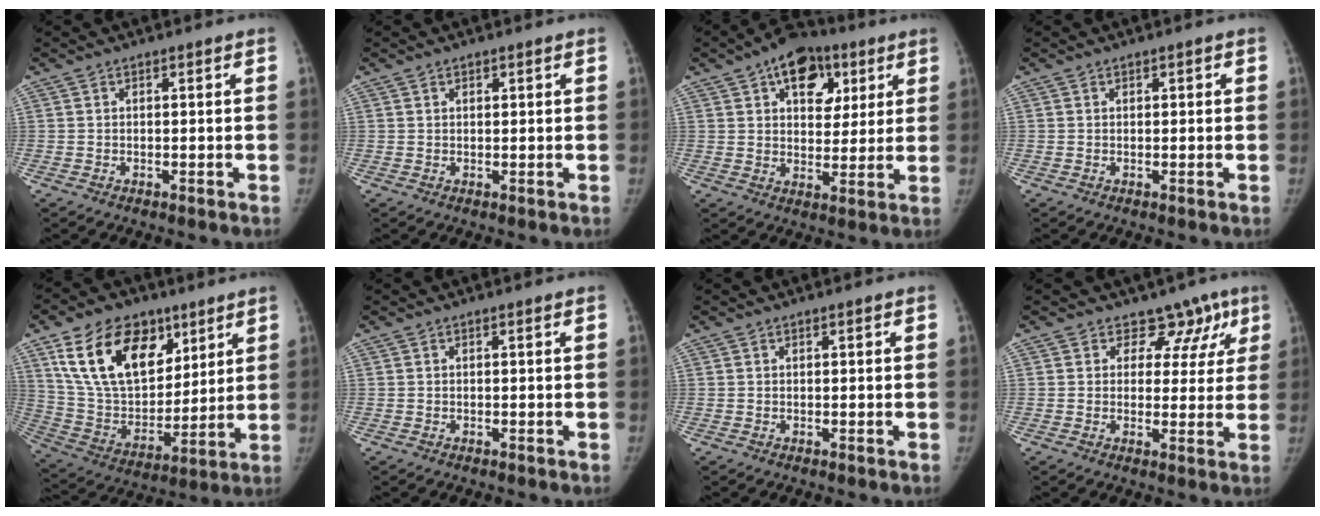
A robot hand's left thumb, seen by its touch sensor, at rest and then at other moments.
{"total": 0.9, "force": [0.6, 0.6, 0.3], "torque": [0.002, -0.003, 0.007]}
{"total": 14.0, "force": [6.5, 8.9, 8.6], "torque": [-0.076, -0.010, 0.096]}
{"total": 0.8, "force": [0.3, 0.6, 0.3], "torque": [0.007, 0.001, 0.003]}
{"total": 22.7, "force": [11.5, 14.2, 13.5], "torque": [-0.205, -0.032, 0.211]}
{"total": 0.0}
{"total": 0.0}
{"total": 8.0, "force": [5.1, 5.9, 1.3], "torque": [0.038, -0.018, 0.046]}